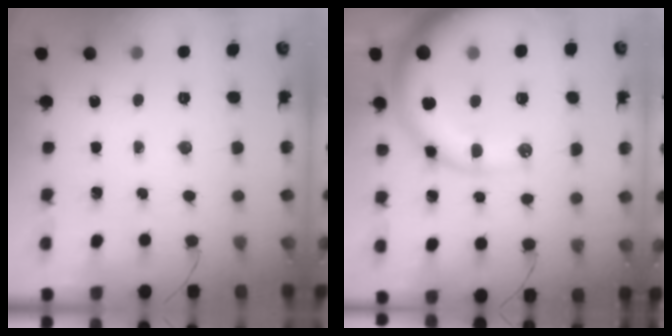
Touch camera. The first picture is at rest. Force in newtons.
{"total": 24.1, "press": 23.8, "slide": 3.9}